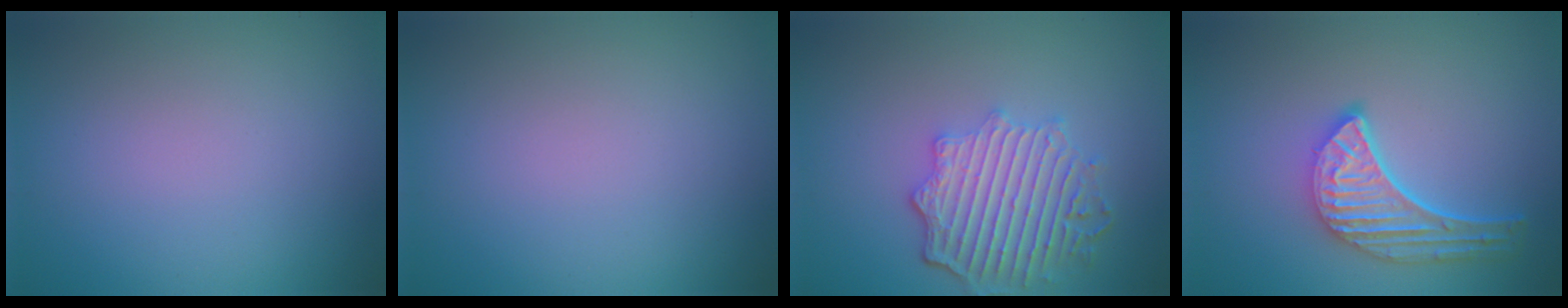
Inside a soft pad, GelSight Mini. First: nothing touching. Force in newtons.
{"total": 0.0}
{"total": 5.7, "press": 4.5, "slide": 3.5}
{"total": 5.1, "press": 4.0, "slide": 3.2}